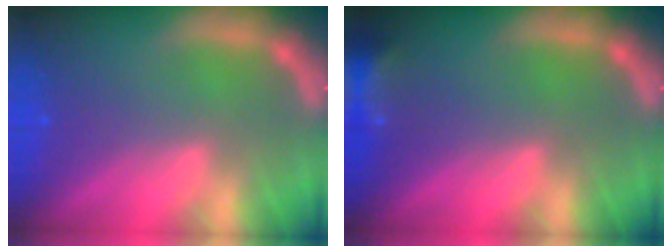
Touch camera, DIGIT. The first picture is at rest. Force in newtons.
{"total": 4.9}